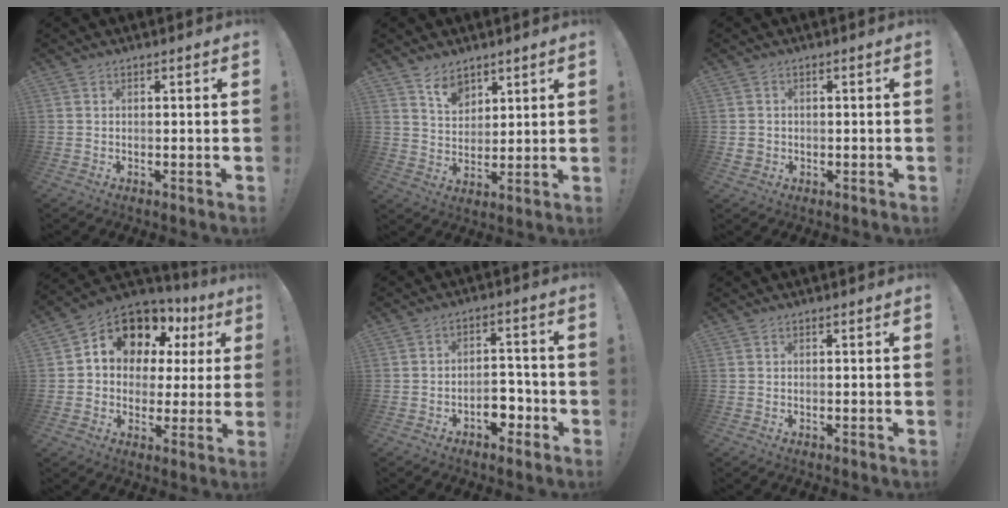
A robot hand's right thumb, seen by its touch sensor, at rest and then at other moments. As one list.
[{"total": 7.3, "force": [5.5, 4.3, 2.2], "torque": [-0.043, -0.033, 0.105]}, {"total": 2.3, "force": [0.1, 2.2, 0.7], "torque": [-0.004, -0.001, 0.004]}, {"total": 12.7, "force": [7.0, 8.7, 6.0], "torque": [-0.094, -0.049, 0.130]}, {"total": 7.8, "force": [-3.7, 5.0, 4.6], "torque": [-0.052, 0.022, -0.060]}, {"total": 0.0}]